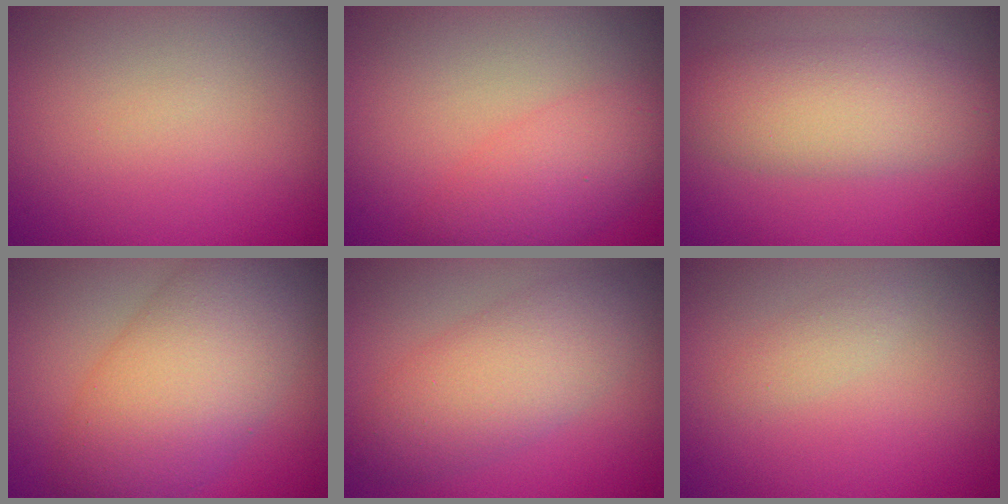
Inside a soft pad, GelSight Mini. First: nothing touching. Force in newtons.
{"total": 3.5, "press": 3.5, "slide": 0.2}
{"total": 5.7, "press": 5.7, "slide": 0.1}
{"total": 9.2, "press": 9.2, "slide": 0.3}
{"total": 5.3, "press": 5.3, "slide": 0.1}
{"total": 1.1, "press": 1.1, "slide": 0.1}